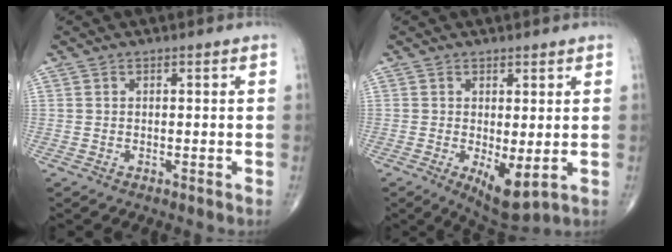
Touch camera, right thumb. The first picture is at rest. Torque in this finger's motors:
{"motor_torque": [2.12, 2.89, 0.84, 0.06, 0.18]}